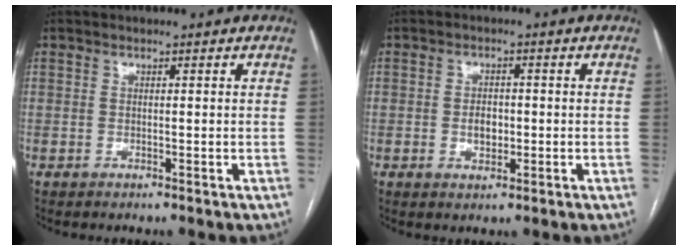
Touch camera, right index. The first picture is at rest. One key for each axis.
{"total": 2.9, "fx": -0.5, "fy": 1.9, "fz": 2.2, "tx": -0.031, "ty": 0.002, "tz": -0.004}